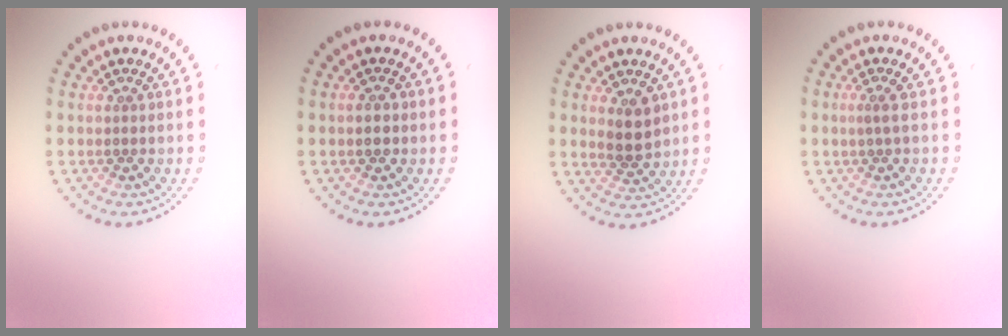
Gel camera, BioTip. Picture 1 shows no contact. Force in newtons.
{"total": 0.9, "press": 0.9, "slide": 0.0}
{"total": 2.7, "press": 2.5, "slide": 1.0}
{"total": 0.8, "press": 0.3, "slide": 0.7}